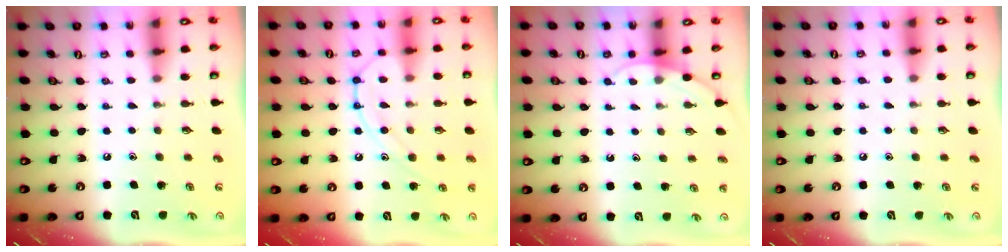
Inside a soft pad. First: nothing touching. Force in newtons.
{"total": 13.0, "press": 12.9, "slide": 1.2}
{"total": 3.7, "press": 3.7, "slide": 0.3}
{"total": 3.2, "press": 3.2, "slide": 0.4}